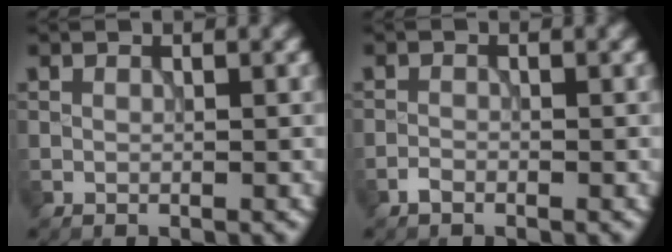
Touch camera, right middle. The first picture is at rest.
{"total": 0.8, "force": [-0.7, 0.3, 0.3], "torque": [-0.005, 0.000, -0.015]}